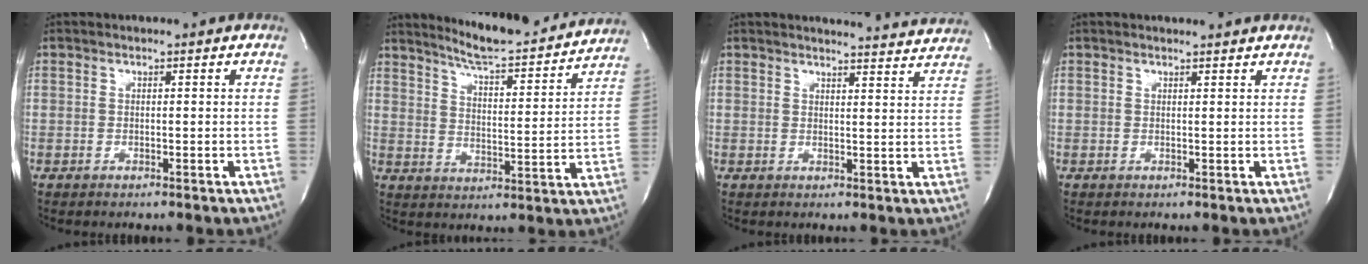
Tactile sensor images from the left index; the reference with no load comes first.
{"total": 16.9, "force": [15.8, 1.3, 6.0], "torque": [-0.092, -0.029, 0.214]}
{"total": 10.9, "force": [10.7, 0.0, 1.7], "torque": [-0.016, -0.033, 0.109]}
{"total": 3.3, "force": [3.2, -0.1, 0.7], "torque": [-0.012, 0.004, 0.032]}